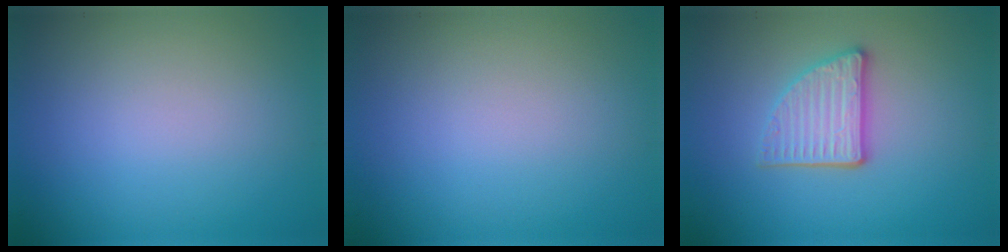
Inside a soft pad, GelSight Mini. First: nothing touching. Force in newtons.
{"total": 0.0}
{"total": 3.5, "press": 3.0, "slide": 1.7}